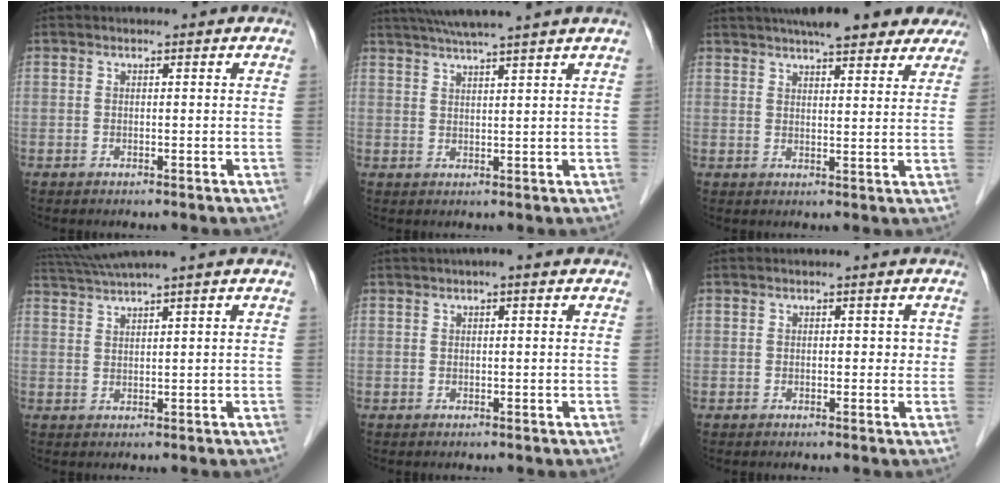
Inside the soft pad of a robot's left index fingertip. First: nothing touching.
{"total": 8.4, "force": [7.2, -1.5, 4.1], "torque": [-0.064, 0.022, 0.101]}
{"total": 15.8, "force": [13.1, 3.9, 8.1], "torque": [-0.115, 0.035, 0.164]}
{"total": 4.2, "force": [3.3, -1.6, 1.9], "torque": [-0.048, 0.010, 0.073]}
{"total": 1.5, "force": [0.7, 0.3, 1.3], "torque": [-0.023, 0.009, 0.006]}
{"total": 2.0, "force": [0.0, 1.3, 1.5], "torque": [-0.015, 0.008, -0.002]}